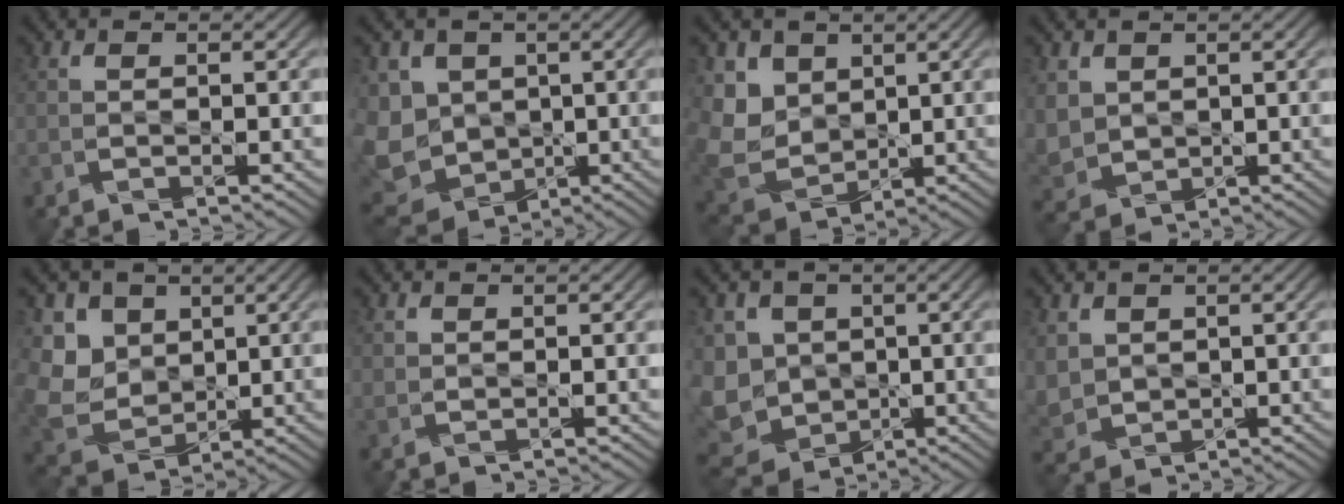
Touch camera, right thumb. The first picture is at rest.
{"total": 9.8, "force": [-0.7, 8.3, 5.0], "torque": [-0.148, -0.029, 0.007]}
{"total": 6.2, "force": [2.4, 5.2, 2.4], "torque": [-0.091, -0.008, 0.049]}
{"total": 4.1, "force": [1.0, 3.4, 2.1], "torque": [-0.072, -0.014, 0.025]}
{"total": 6.8, "force": [2.3, 5.8, 2.8], "torque": [-0.099, -0.007, 0.047]}
{"total": 0.5, "force": [0.3, 0.4, 0.2], "torque": [-0.012, -0.003, 0.009]}
{"total": 8.9, "force": [-1.0, 7.8, 4.1], "torque": [-0.127, -0.022, -0.012]}
{"total": 3.7, "force": [0.9, 3.1, 1.8], "torque": [-0.061, -0.013, 0.025]}